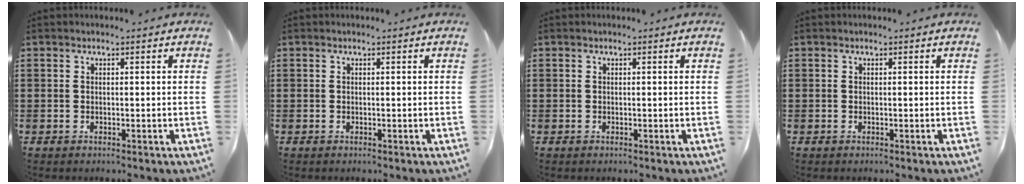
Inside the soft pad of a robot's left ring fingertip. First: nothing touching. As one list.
[{"total": 0.0}, {"total": 0.0}, {"total": 0.0}]